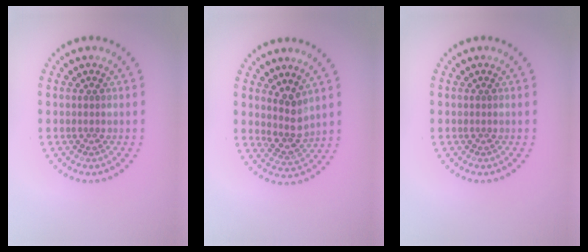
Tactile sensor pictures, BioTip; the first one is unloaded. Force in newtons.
{"total": 2.7, "press": 2.0, "slide": 1.8}
{"total": 0.0}